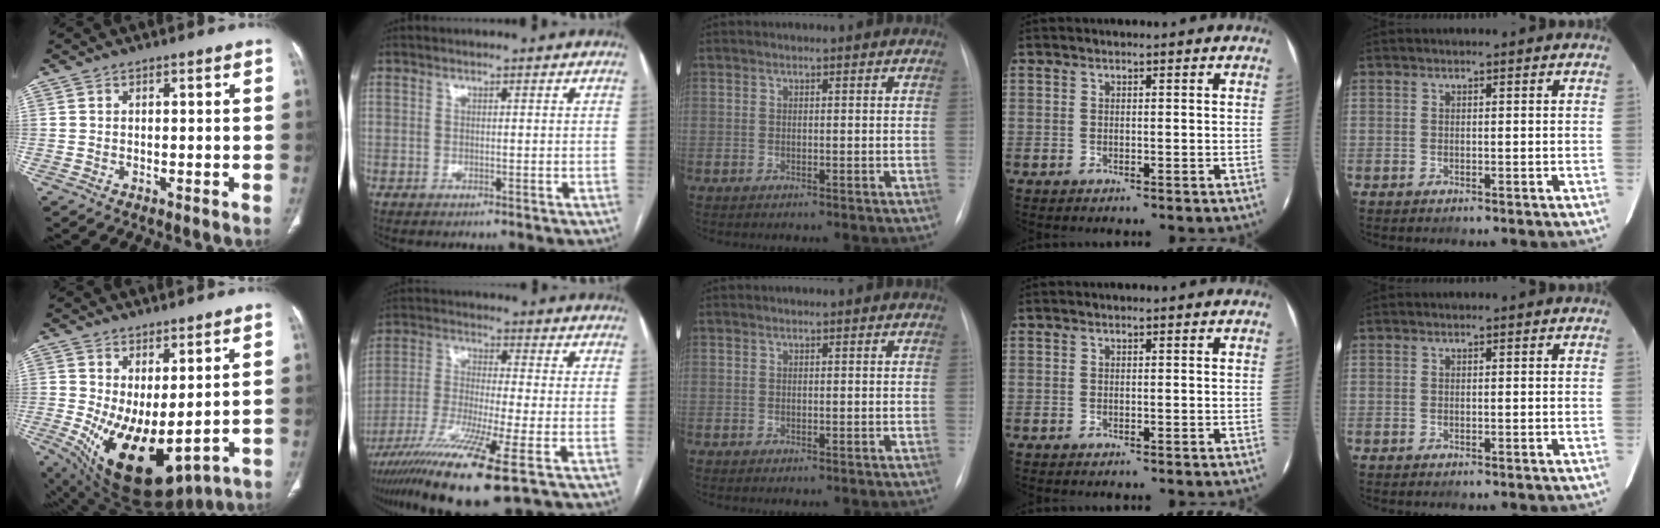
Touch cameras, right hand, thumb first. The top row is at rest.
{"thumb": {"total": 14.9, "force": [-0.8, 6.9, 13.2], "torque": [-0.224, -0.024, 0.021]}, "index": {"total": 14.8, "force": [-8.5, -0.1, 12.1], "torque": [-0.245, -0.041, -0.155]}}